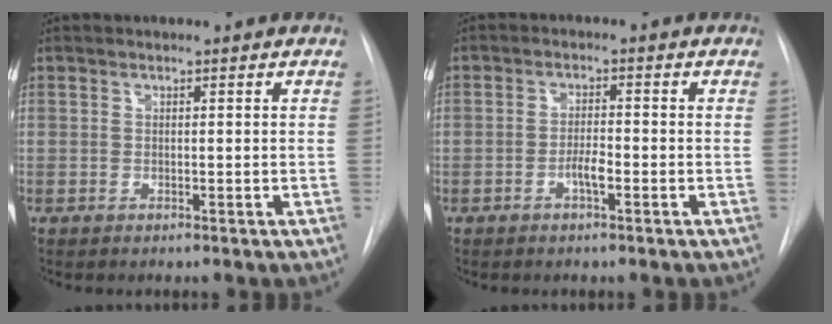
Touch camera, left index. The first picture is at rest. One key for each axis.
{"total": 2.4, "fx": -1.1, "fy": 0.4, "fz": 2.1, "tx": -0.035, "ty": 0.003, "tz": -0.021}